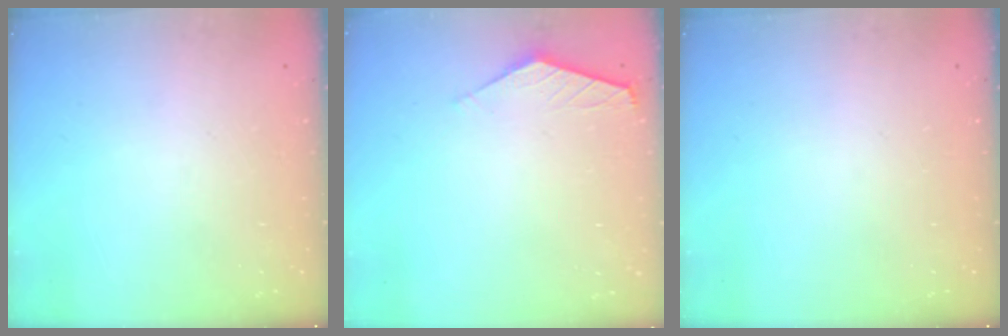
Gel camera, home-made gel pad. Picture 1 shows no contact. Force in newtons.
{"total": 1.3, "press": 1.3, "slide": 0.3}
{"total": 0.0}